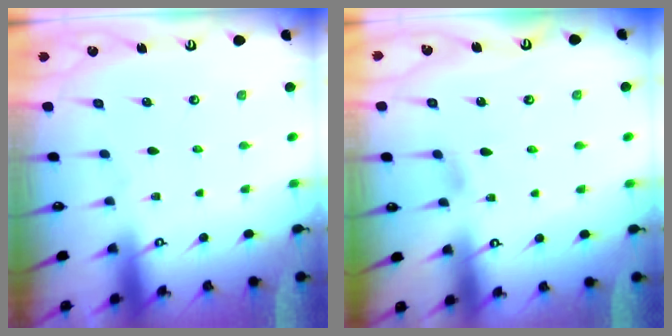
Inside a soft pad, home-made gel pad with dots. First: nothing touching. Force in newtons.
{"total": 3.6, "press": 3.6, "slide": 0.4}